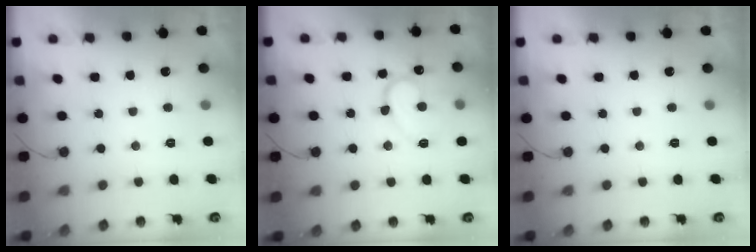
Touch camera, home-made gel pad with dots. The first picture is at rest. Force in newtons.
{"total": 12.4, "press": 12.3, "slide": 1.5}
{"total": 0.0}